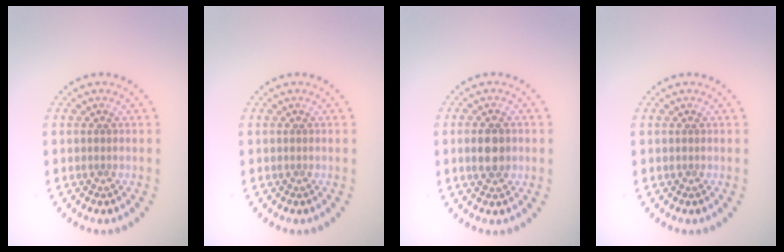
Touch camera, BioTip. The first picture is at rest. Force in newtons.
{"total": 0.0}
{"total": 3.0, "press": 3.0, "slide": 0.1}
{"total": 0.0}